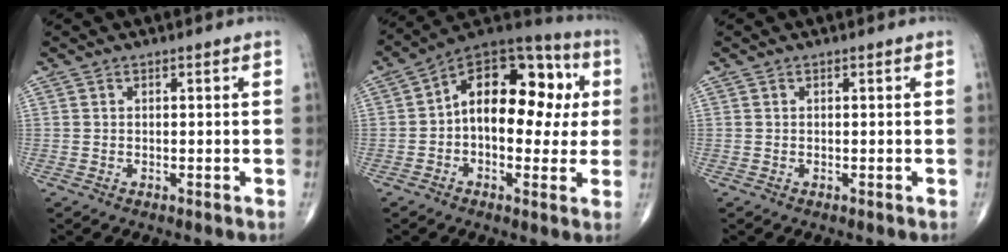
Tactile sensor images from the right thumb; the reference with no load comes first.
{"total": 19.2, "force": [1.7, 11.5, 15.3], "torque": [-0.185, 0.040, 0.015]}
{"total": 0.0}